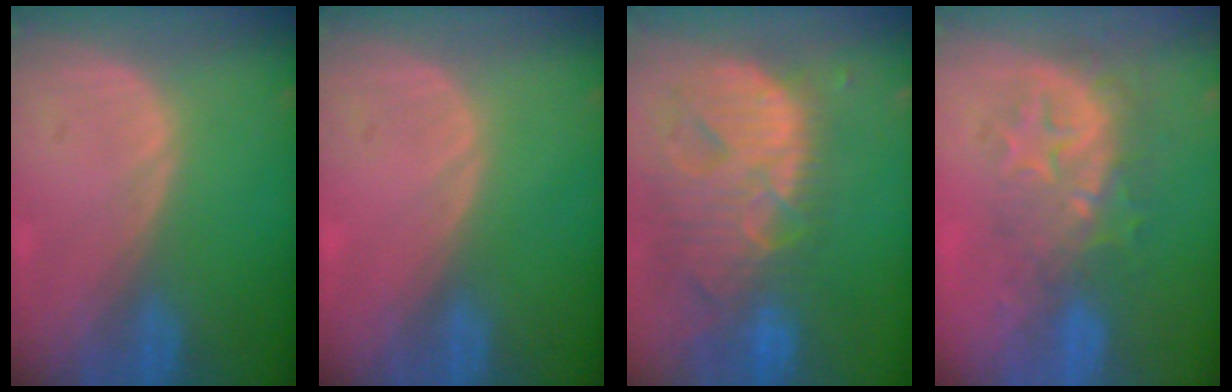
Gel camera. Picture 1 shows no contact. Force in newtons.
{"total": 0.0}
{"total": 13.8, "press": 11.7, "slide": 7.3}
{"total": 9.3, "press": 8.1, "slide": 4.6}